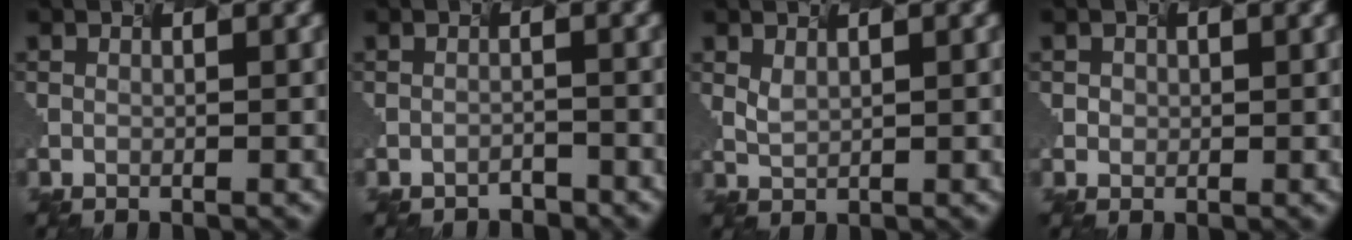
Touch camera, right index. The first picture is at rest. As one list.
[{"total": 2.2, "force": [-1.9, -0.8, -0.8], "torque": [-0.004, -0.007, -0.012]}, {"total": 0.8, "force": [0.4, -0.5, -0.4], "torque": [-0.022, -0.012, 0.034]}, {"total": 1.4, "force": [-0.5, -0.4, -1.2], "torque": [-0.005, -0.007, 0.020]}]